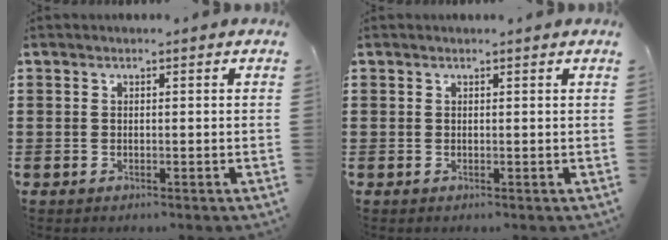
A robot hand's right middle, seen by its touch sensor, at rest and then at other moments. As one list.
[{"total": 0.0}]